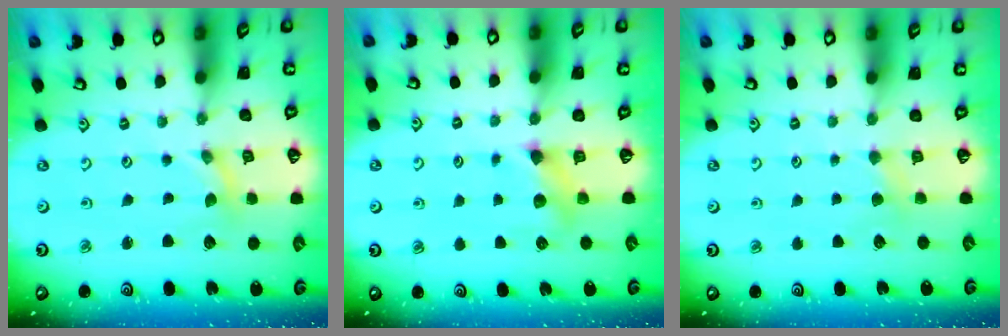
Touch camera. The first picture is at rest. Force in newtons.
{"total": 6.2, "press": 6.2, "slide": 0.8}
{"total": 2.5, "press": 2.5, "slide": 0.4}